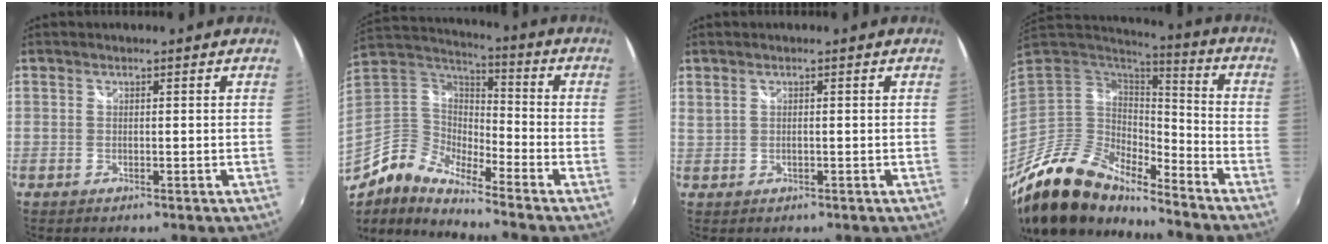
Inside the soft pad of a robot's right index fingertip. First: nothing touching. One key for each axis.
{"total": 10.5, "fx": -5.8, "fy": 5.3, "fz": 7.0, "tx": -0.137, "ty": 0.005, "tz": -0.128}
{"total": 1.3, "fx": 0.4, "fy": 0.5, "fz": 1.2, "tx": -0.023, "ty": 0.000, "tz": 0.009}
{"total": 18.8, "fx": -15.2, "fy": 5.8, "fz": 9.4, "tx": -0.192, "ty": -0.029, "tz": -0.288}